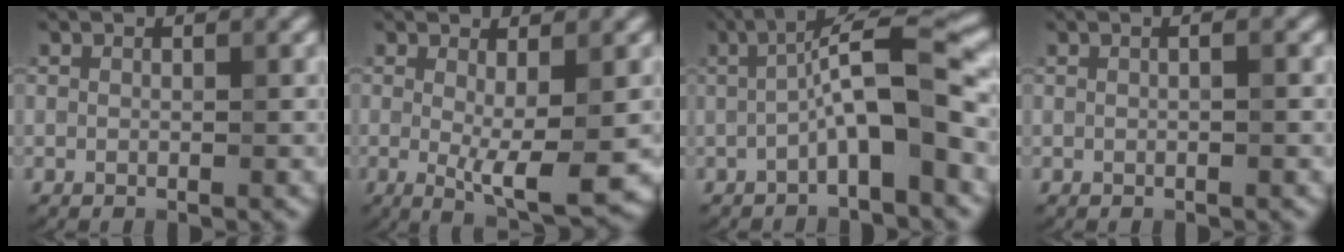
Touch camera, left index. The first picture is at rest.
{"total": 4.6, "force": [-0.3, 0.9, 4.5], "torque": [-0.071, -0.015, -0.002]}
{"total": 6.5, "force": [-1.5, 1.1, 6.2], "torque": [-0.105, 0.029, -0.031]}
{"total": 1.0, "force": [0.2, 0.3, 0.9], "torque": [-0.015, 0.001, -0.002]}